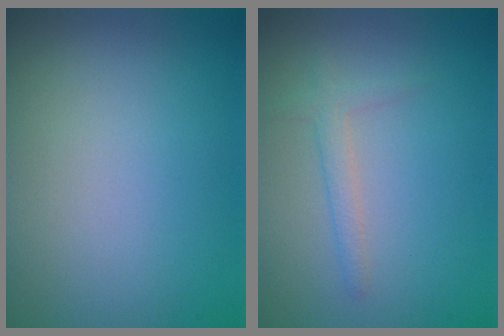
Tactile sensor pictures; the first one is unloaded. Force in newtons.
{"total": 1.5, "press": 1.5, "slide": 0.1}